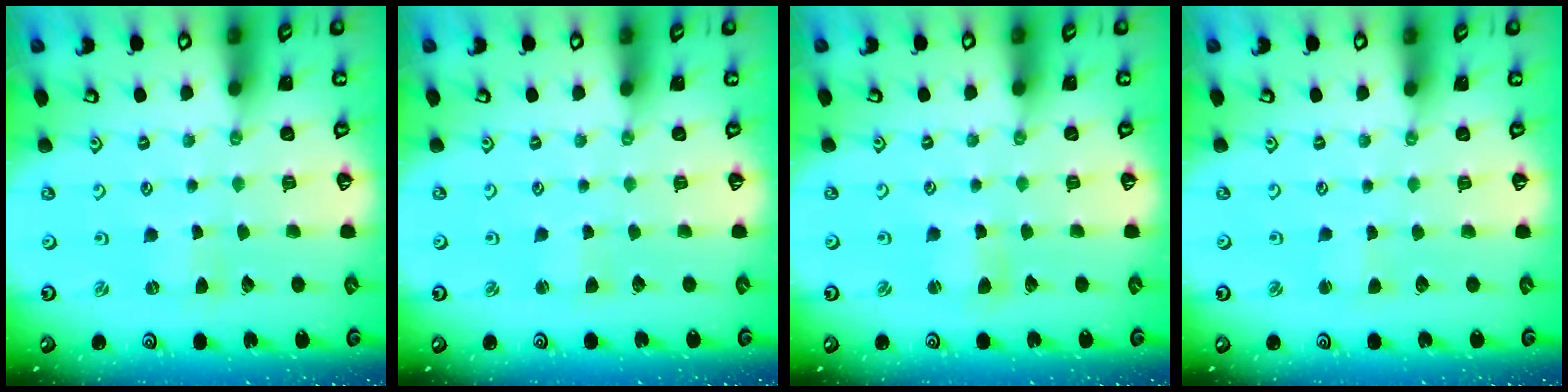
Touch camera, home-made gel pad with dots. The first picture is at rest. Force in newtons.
{"total": 1.5, "press": 1.4, "slide": 0.2}
{"total": 3.0, "press": 2.9, "slide": 0.4}
{"total": 1.6, "press": 1.5, "slide": 0.4}